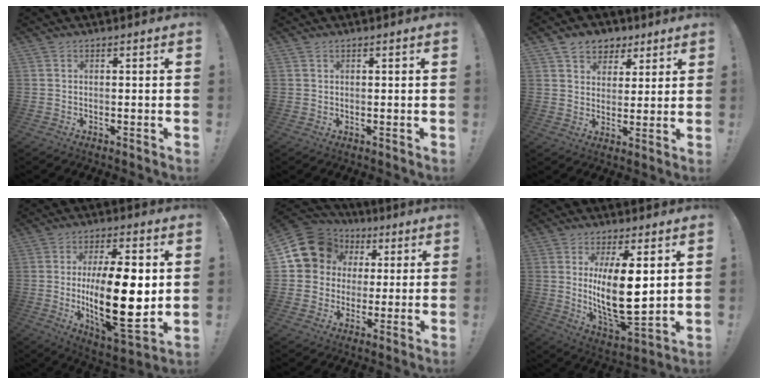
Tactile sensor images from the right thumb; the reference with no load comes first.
{"total": 0.7, "force": [0.5, 0.5, 0.2], "torque": [0.001, -0.001, 0.008]}
{"total": 8.0, "force": [4.8, 6.2, 1.7], "torque": [-0.016, -0.031, 0.095]}
{"total": 23.2, "force": [0.7, 9.1, 21.4], "torque": [-0.356, -0.018, 0.016]}
{"total": 13.8, "force": [4.8, 11.9, 5.1], "torque": [-0.079, -0.012, 0.106]}
{"total": 15.5, "force": [3.3, 5.9, 13.9], "torque": [-0.248, -0.036, 0.054]}